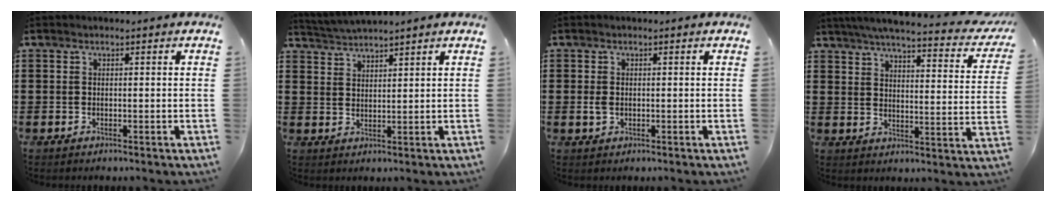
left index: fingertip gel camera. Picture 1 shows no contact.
{"total": 2.5, "force": [2.4, -0.5, -0.2], "torque": [-0.005, -0.007, 0.045]}
{"total": 1.4, "force": [0.0, 1.0, 1.0], "torque": [-0.030, 0.002, -0.004]}
{"total": 5.7, "force": [4.9, -0.2, 2.8], "torque": [-0.067, -0.034, 0.079]}